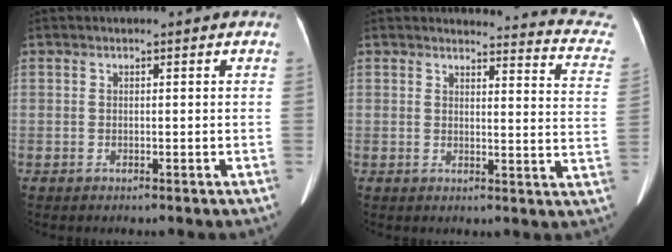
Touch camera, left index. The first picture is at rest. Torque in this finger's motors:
{"motor_torque": [0.87, -1.27, 0.01, 0.00]}